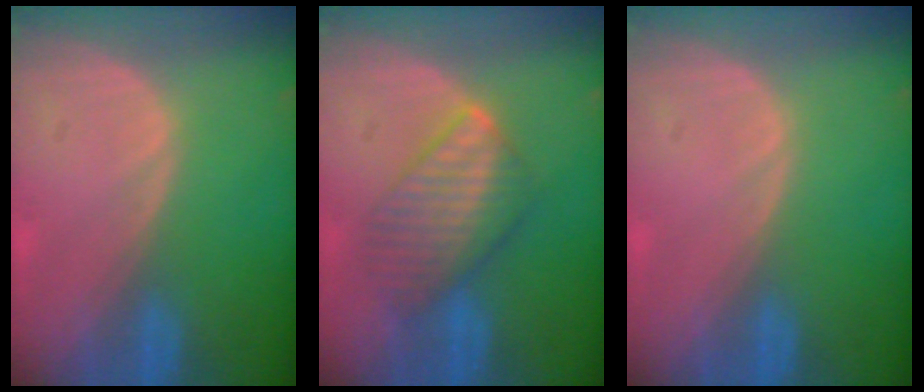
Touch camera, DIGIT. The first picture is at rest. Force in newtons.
{"total": 6.8, "press": 6.8, "slide": 0.2}
{"total": 0.0}